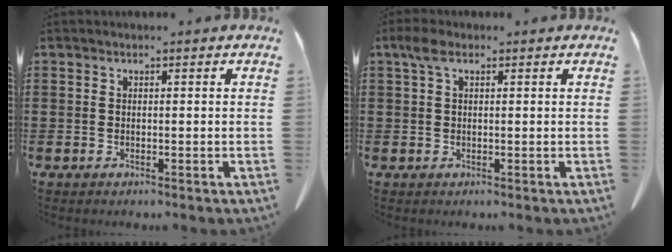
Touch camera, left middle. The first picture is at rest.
{"total": 2.4, "force": [0.8, 1.3, 1.8], "torque": [-0.042, 0.007, 0.014]}